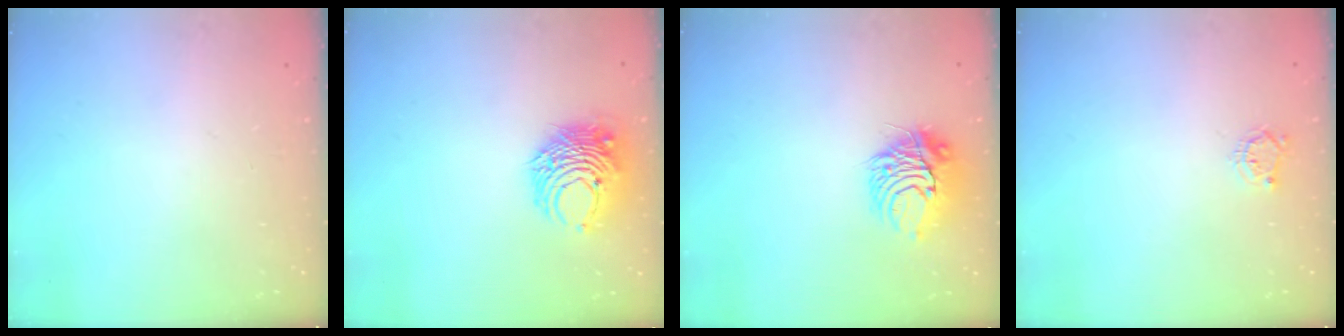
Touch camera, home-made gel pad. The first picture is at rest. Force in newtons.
{"total": 9.0, "press": 8.9, "slide": 0.9}
{"total": 10.0, "press": 9.9, "slide": 0.9}
{"total": 3.5, "press": 3.5, "slide": 0.4}